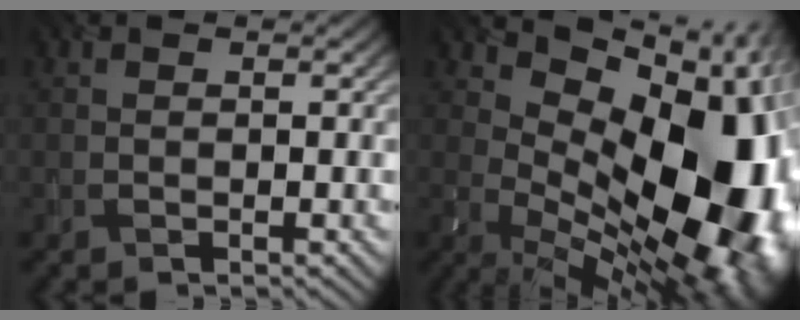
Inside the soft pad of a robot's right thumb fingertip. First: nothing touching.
{"total": 18.5, "force": [2.0, 10.6, 15.1], "torque": [-0.176, -0.008, 0.048]}